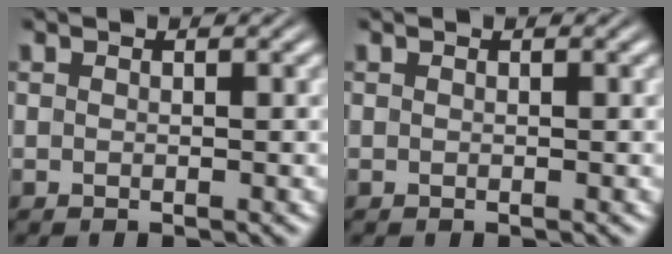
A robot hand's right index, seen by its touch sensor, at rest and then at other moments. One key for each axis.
{"total": 0.0}